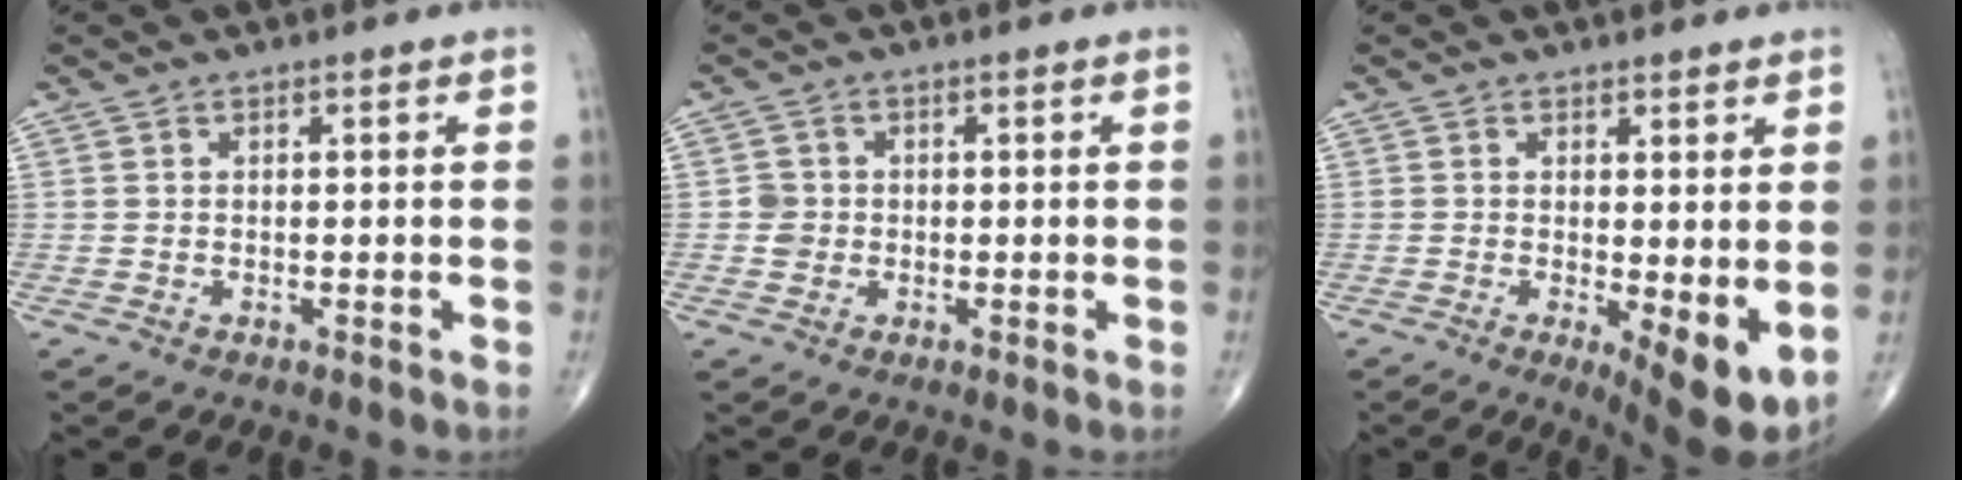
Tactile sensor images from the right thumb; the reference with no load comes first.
{"total": 2.3, "force": [-0.3, 2.2, 0.5], "torque": [0.005, 0.007, -0.006]}
{"total": 7.4, "force": [-0.6, 2.4, 7.0], "torque": [-0.100, -0.021, -0.005]}